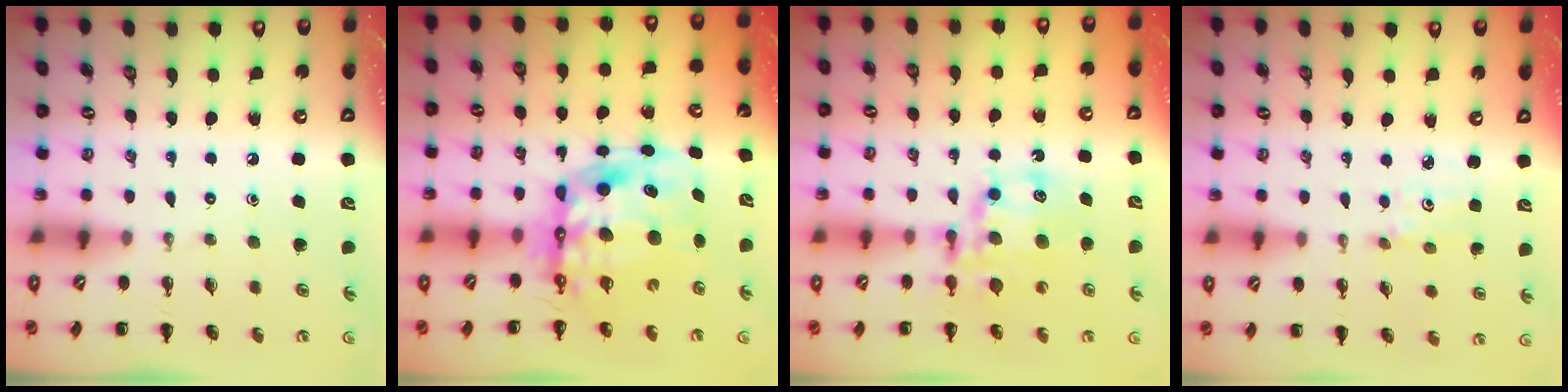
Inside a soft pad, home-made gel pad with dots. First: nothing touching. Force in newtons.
{"total": 14.0, "press": 13.5, "slide": 3.8}
{"total": 11.9, "press": 11.5, "slide": 3.1}
{"total": 2.8, "press": 2.7, "slide": 0.8}